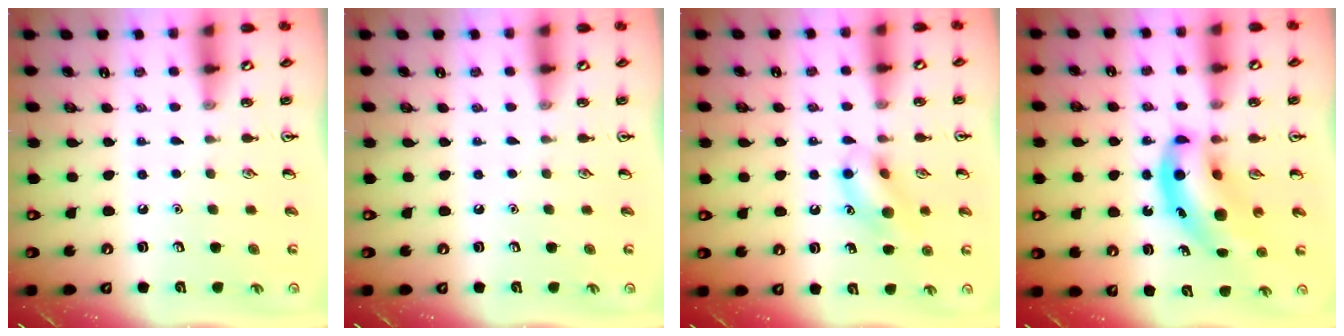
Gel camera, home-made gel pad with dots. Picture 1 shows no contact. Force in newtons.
{"total": 0.0}
{"total": 11.8, "press": 11.7, "slide": 1.3}
{"total": 11.9, "press": 11.4, "slide": 3.3}